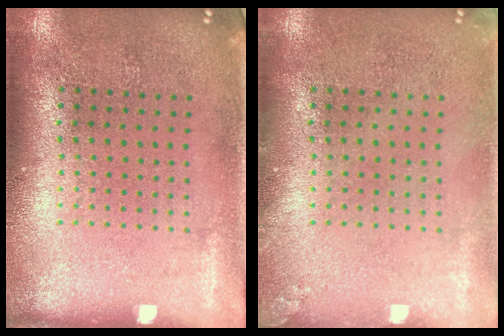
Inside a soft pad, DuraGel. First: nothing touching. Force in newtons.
{"total": 0.8, "press": 0.8, "slide": 0.1}